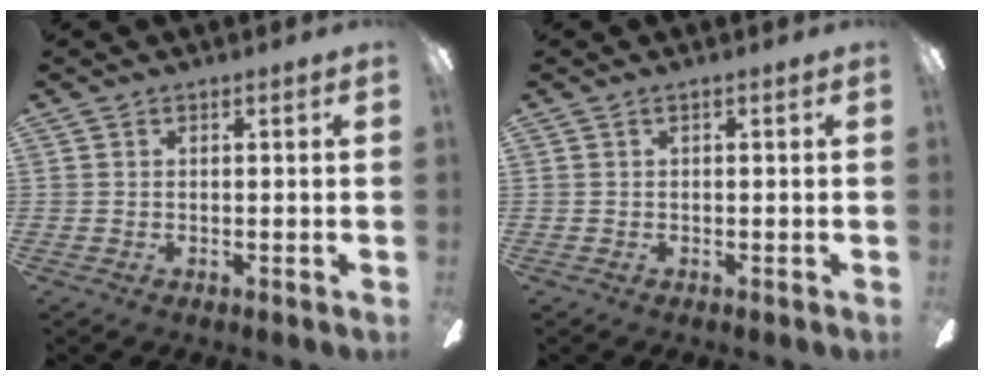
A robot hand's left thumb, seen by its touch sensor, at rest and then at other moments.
{"total": 0.0}